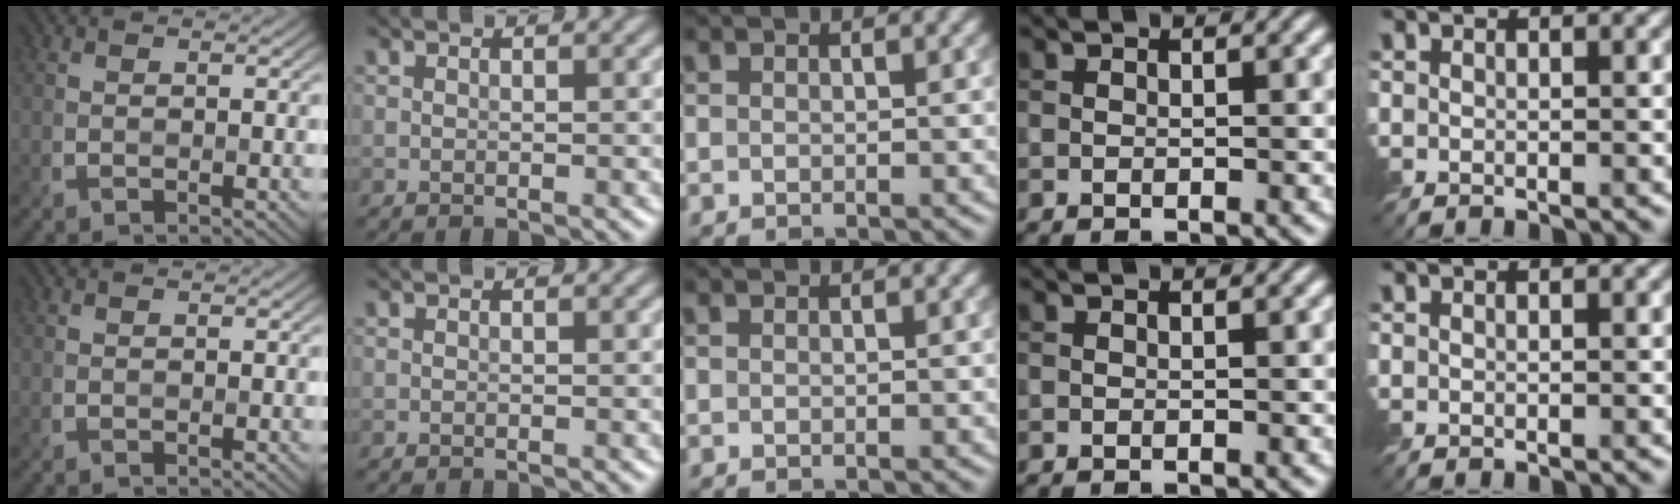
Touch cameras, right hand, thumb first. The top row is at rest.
{}